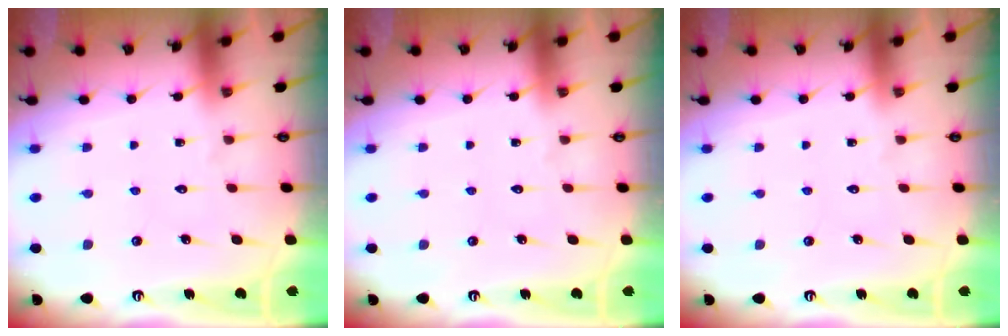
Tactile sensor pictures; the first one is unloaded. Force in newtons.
{"total": 0.0}
{"total": 0.0}